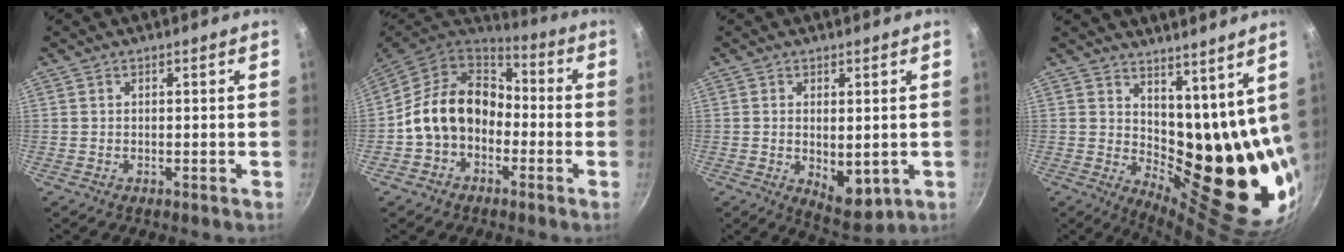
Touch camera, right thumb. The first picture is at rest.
{"total": 15.7, "force": [-2.3, 12.3, 9.5], "torque": [-0.138, 0.057, -0.055]}
{"total": 7.6, "force": [-0.6, 4.1, 6.4], "torque": [-0.081, -0.018, 0.004]}
{"total": 18.1, "force": [9.0, 9.3, 12.7], "torque": [-0.127, -0.074, 0.157]}